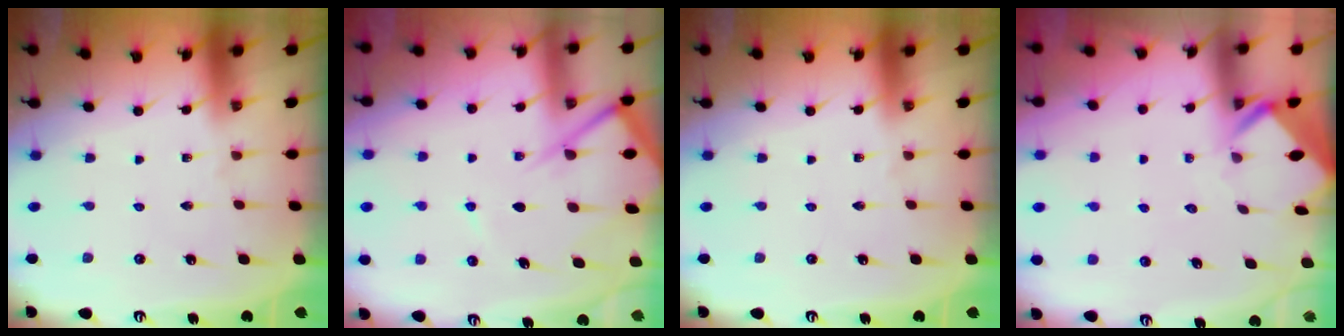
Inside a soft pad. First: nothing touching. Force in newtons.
{"total": 9.8, "press": 9.7, "slide": 1.2}
{"total": 0.0}
{"total": 3.0, "press": 3.0, "slide": 0.3}